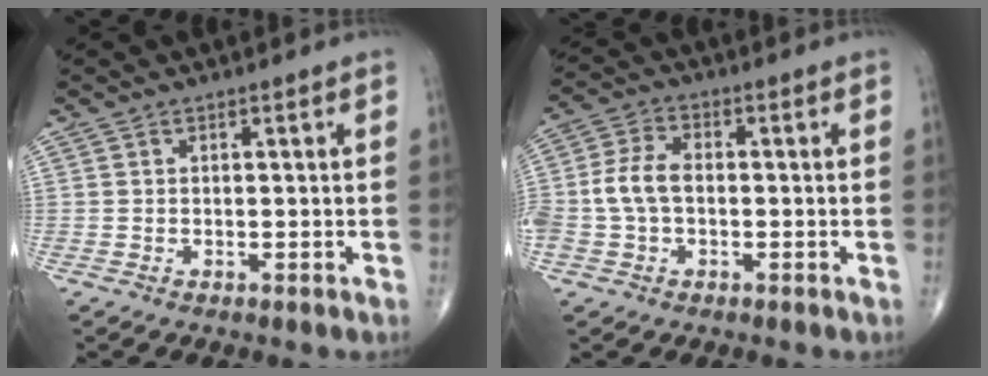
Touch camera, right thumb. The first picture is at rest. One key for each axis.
{"total": 7.0, "fx": -0.7, "fy": 4.5, "fz": 5.3, "tx": -0.118, "ty": 0.019, "tz": -0.019}